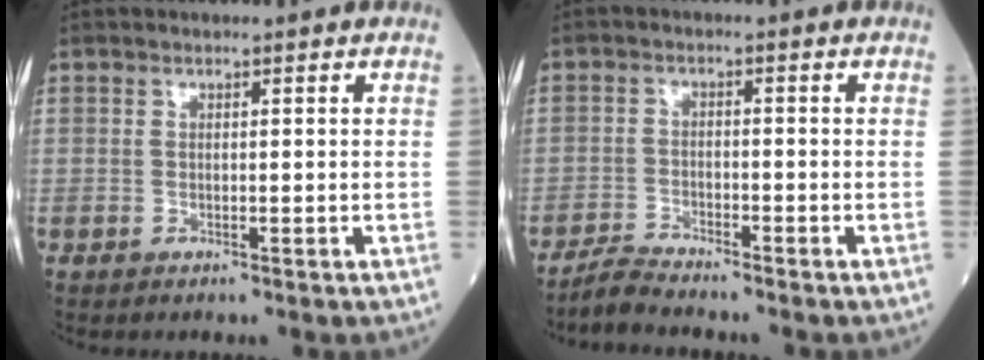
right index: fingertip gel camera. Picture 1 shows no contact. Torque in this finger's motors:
{"motor_torque": [-0.07, -0.54, 0.09, -0.01]}